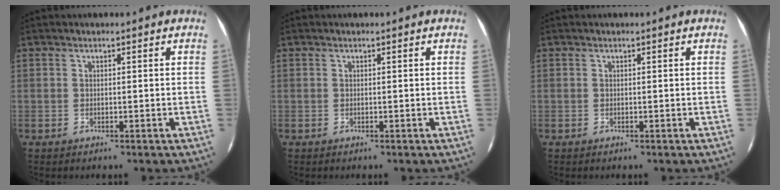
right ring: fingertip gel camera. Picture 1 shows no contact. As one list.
[{"total": 0.0}, {"total": 0.0}]